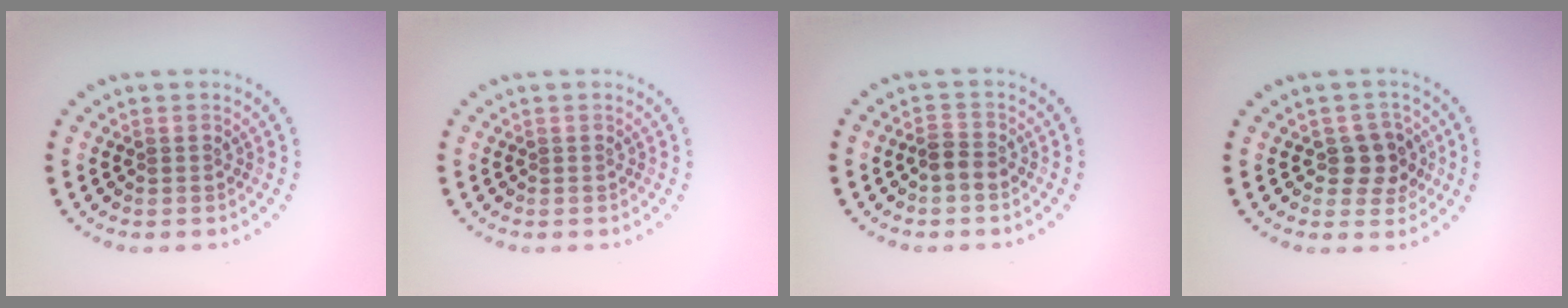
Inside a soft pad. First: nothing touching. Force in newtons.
{"total": 0.0}
{"total": 1.7, "press": 1.5, "slide": 0.7}
{"total": 2.9, "press": 2.7, "slide": 1.0}